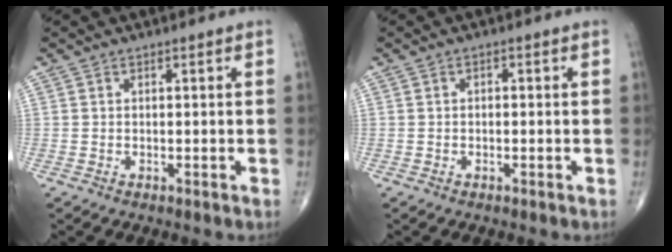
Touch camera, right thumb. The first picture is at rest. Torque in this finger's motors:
{"motor_torque": [-0.09, -0.03, -0.07, 0.27, 0.00]}